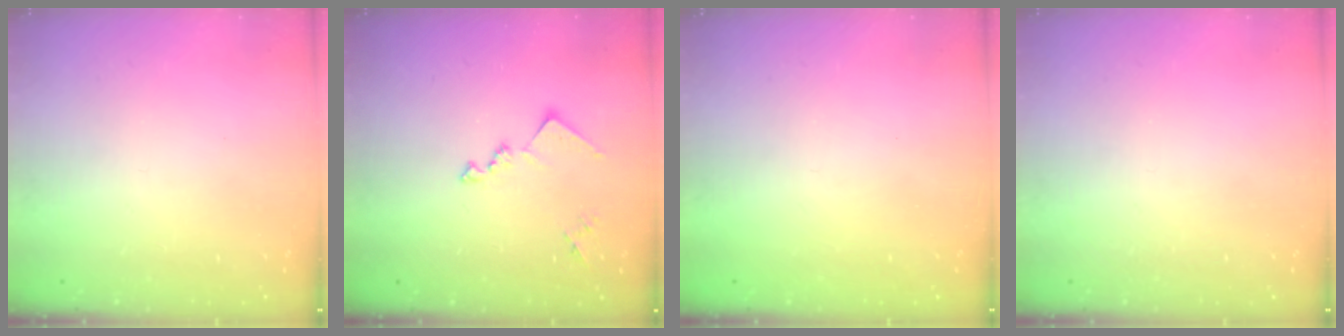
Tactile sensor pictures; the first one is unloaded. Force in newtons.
{"total": 11.5, "press": 11.5, "slide": 0.5}
{"total": 1.5, "press": 1.3, "slide": 0.9}
{"total": 0.0}